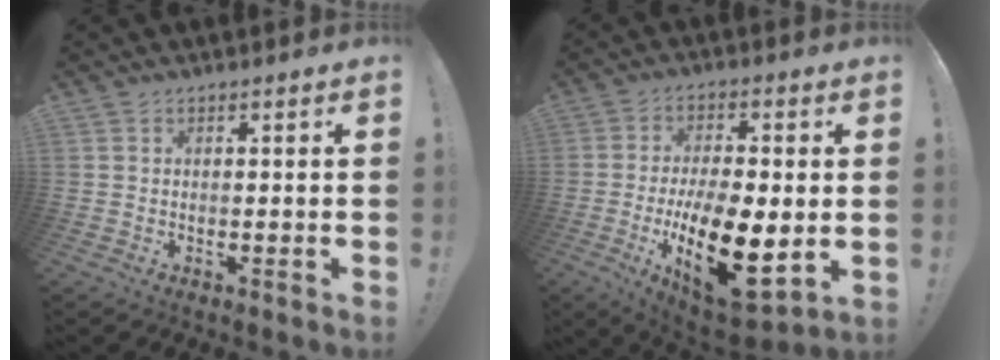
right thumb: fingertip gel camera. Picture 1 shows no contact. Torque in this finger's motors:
{"motor_torque": [0.18, 0.96, 1.56, -1.21, 0.52]}